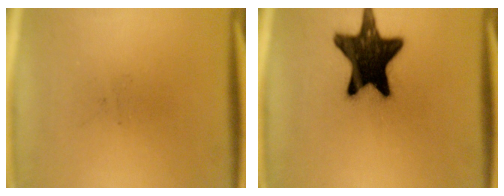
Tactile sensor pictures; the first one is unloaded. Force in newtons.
{"total": 18.1}